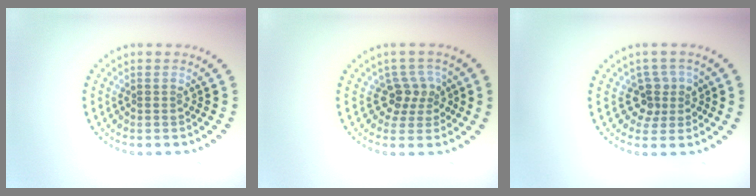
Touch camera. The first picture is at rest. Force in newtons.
{"total": 2.6, "press": 2.0, "slide": 1.7}
{"total": 2.6, "press": 2.0, "slide": 1.7}